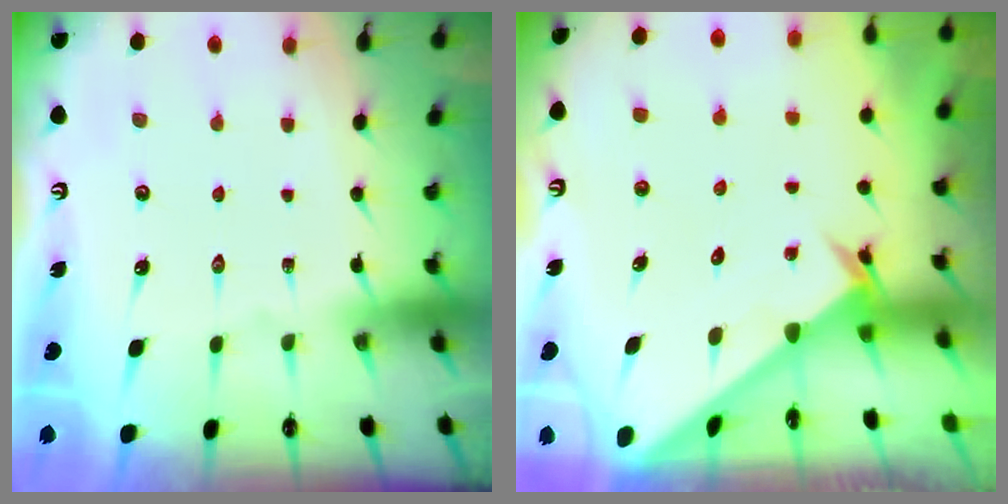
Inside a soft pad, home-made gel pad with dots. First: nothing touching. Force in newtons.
{"total": 2.6, "press": 2.6, "slide": 0.2}